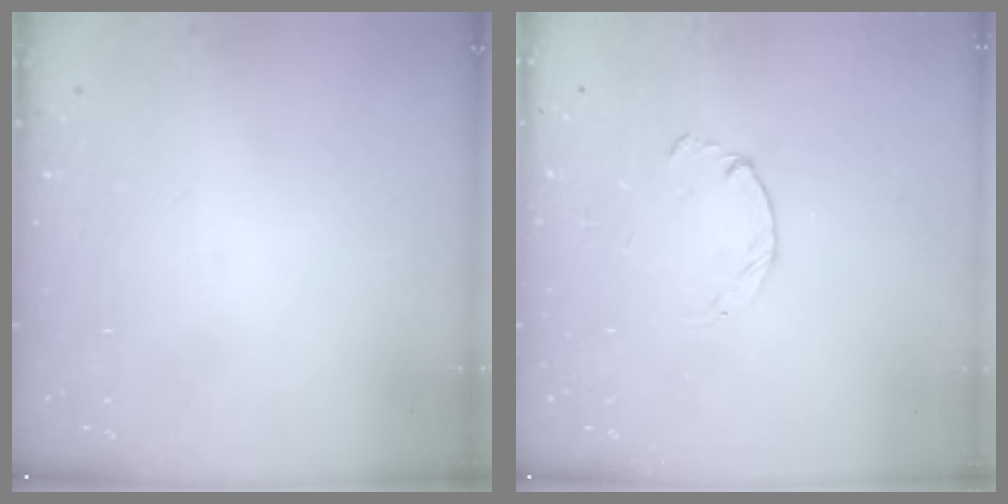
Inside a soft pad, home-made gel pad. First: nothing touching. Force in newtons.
{"total": 1.8, "press": 1.7, "slide": 0.3}